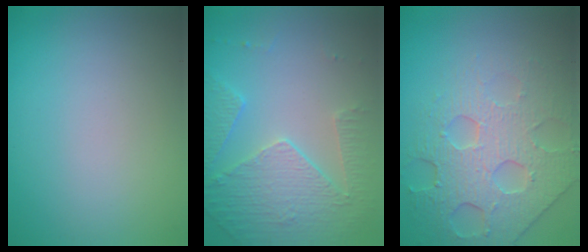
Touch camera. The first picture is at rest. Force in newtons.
{"total": 5.1, "press": 3.7, "slide": 3.6}
{"total": 5.6, "press": 4.9, "slide": 2.9}